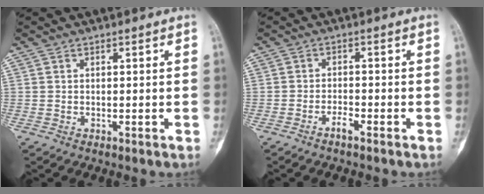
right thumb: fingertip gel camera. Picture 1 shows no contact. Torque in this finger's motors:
{"motor_torque": [-0.21, -0.12, 0.06, 0.11, -0.05]}